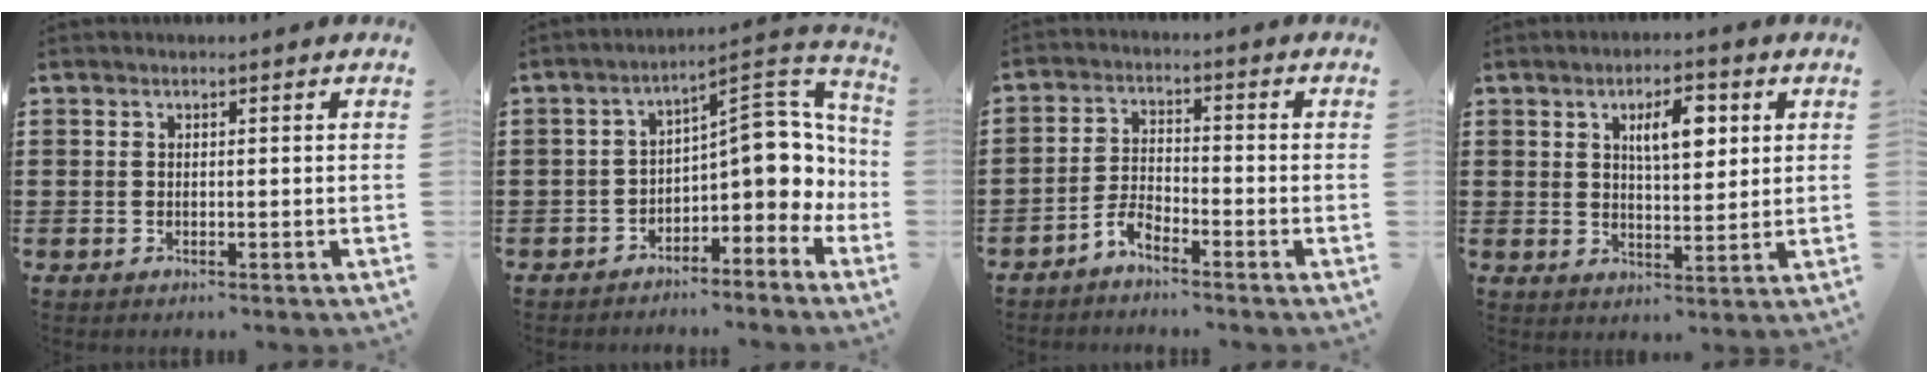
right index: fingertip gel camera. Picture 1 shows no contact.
{"total": 8.7, "force": [-1.1, 4.4, 7.5], "torque": [-0.099, -0.010, -0.026]}
{"total": 3.4, "force": [-3.2, 0.7, 1.0], "torque": [-0.035, 0.005, -0.069]}
{"total": 6.1, "force": [2.1, 2.3, 5.2], "torque": [-0.092, 0.004, 0.031]}